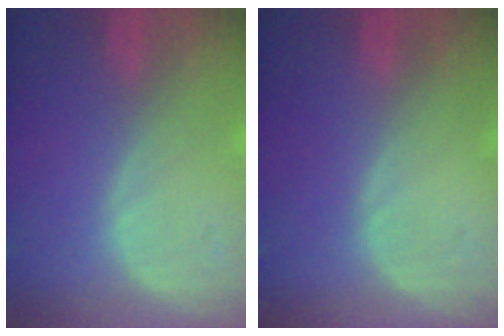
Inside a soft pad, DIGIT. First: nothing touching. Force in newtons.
{"total": 0.0}